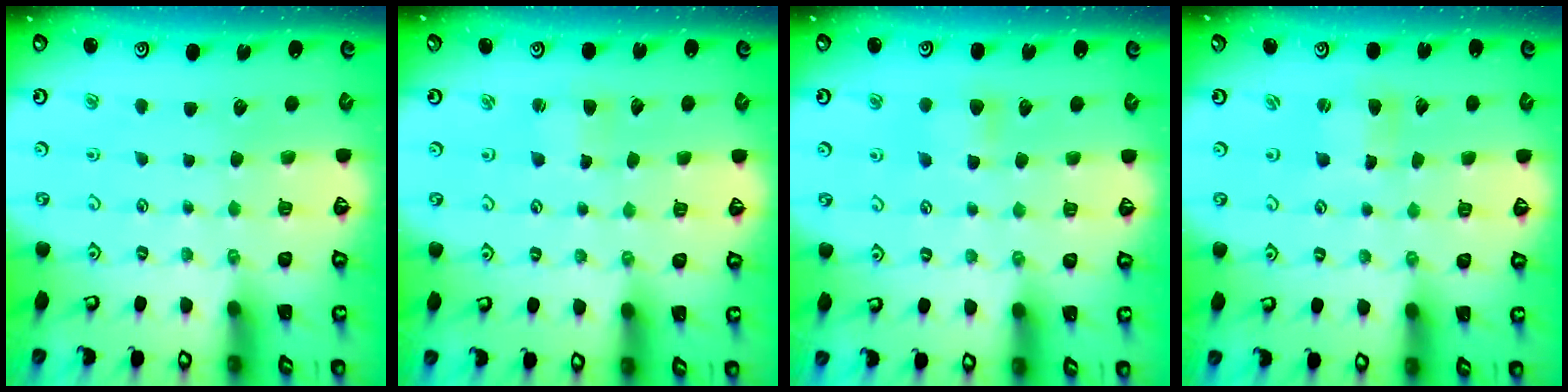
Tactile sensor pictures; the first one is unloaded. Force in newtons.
{"total": 2.9, "press": 2.9, "slide": 0.3}
{"total": 5.0, "press": 4.9, "slide": 0.9}
{"total": 2.1, "press": 2.1, "slide": 0.3}